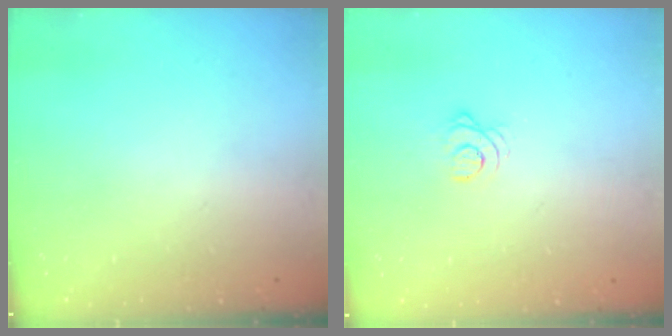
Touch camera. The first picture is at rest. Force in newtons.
{"total": 2.7, "press": 2.7, "slide": 0.3}